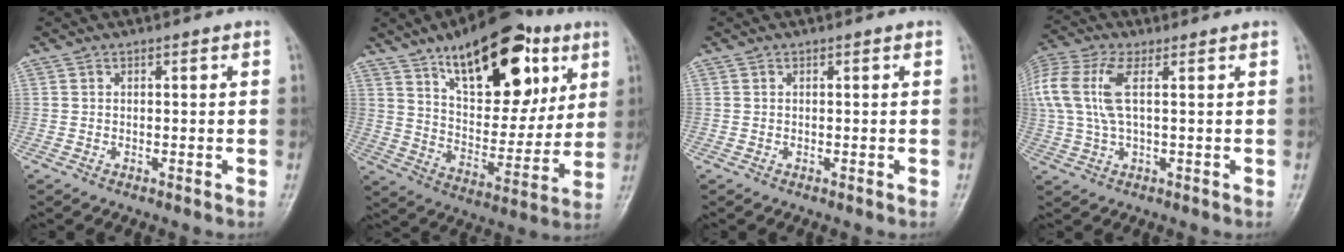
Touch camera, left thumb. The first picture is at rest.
{"total": 24.6, "force": [12.3, 11.8, 17.7], "torque": [-0.218, -0.039, 0.199]}
{"total": 0.0}
{"total": 12.4, "force": [3.0, 5.4, 10.7], "torque": [-0.275, 0.022, 0.059]}